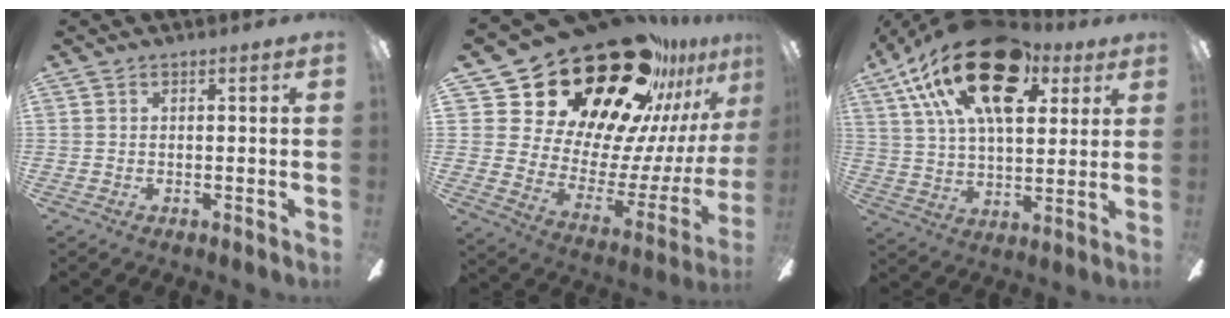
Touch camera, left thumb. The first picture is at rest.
{"total": 31.4, "force": [24.6, 13.4, 14.2], "torque": [-0.196, -0.199, 0.457]}
{"total": 25.5, "force": [13.7, 12.7, 17.4], "torque": [-0.286, -0.053, 0.232]}